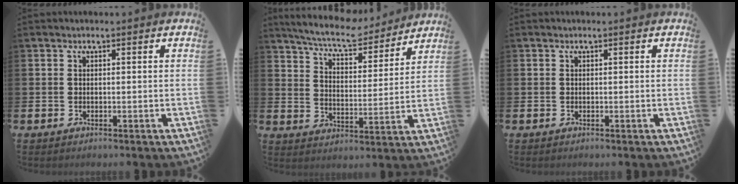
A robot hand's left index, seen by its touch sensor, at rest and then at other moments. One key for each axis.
{"total": 7.9, "fx": 7.4, "fy": 1.3, "fz": 2.4, "tx": -0.071, "ty": -0.047, "tz": 0.129}
{"total": 0.0}